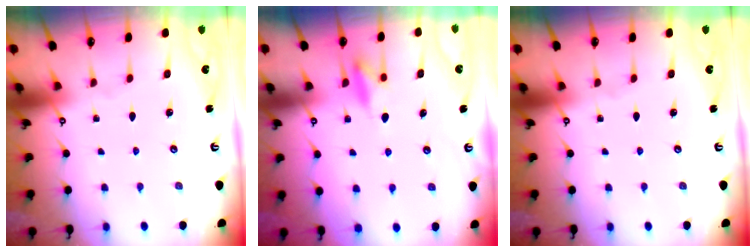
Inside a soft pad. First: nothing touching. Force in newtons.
{"total": 8.5, "press": 8.4, "slide": 1.3}
{"total": 0.0}